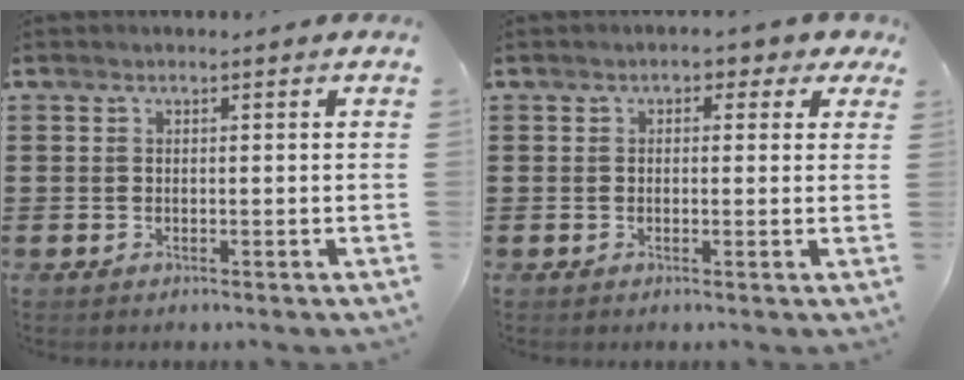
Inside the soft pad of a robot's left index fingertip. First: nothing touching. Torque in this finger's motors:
{"motor_torque": [1.30, 0.36, 0.33, 0.01]}